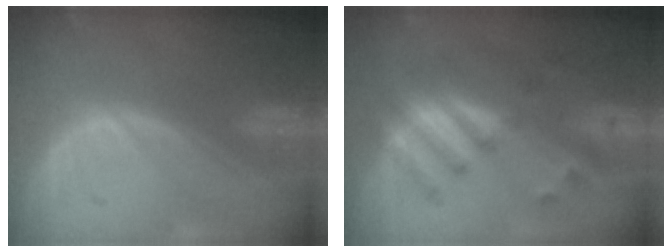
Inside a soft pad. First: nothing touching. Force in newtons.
{"total": 7.9, "press": 7.1, "slide": 3.6}